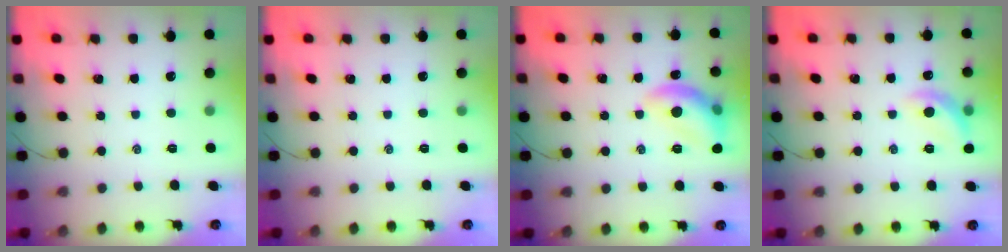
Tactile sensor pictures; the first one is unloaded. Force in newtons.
{"total": 0.0}
{"total": 12.4, "press": 12.4, "slide": 0.8}
{"total": 9.3, "press": 9.2, "slide": 1.2}